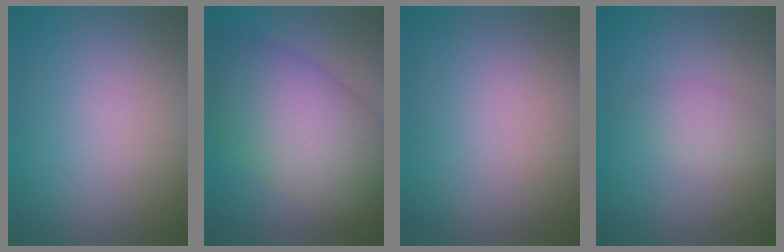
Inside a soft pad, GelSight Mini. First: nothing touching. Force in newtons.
{"total": 10.8, "press": 10.8, "slide": 0.3}
{"total": 0.0}
{"total": 1.9, "press": 1.9, "slide": 0.0}